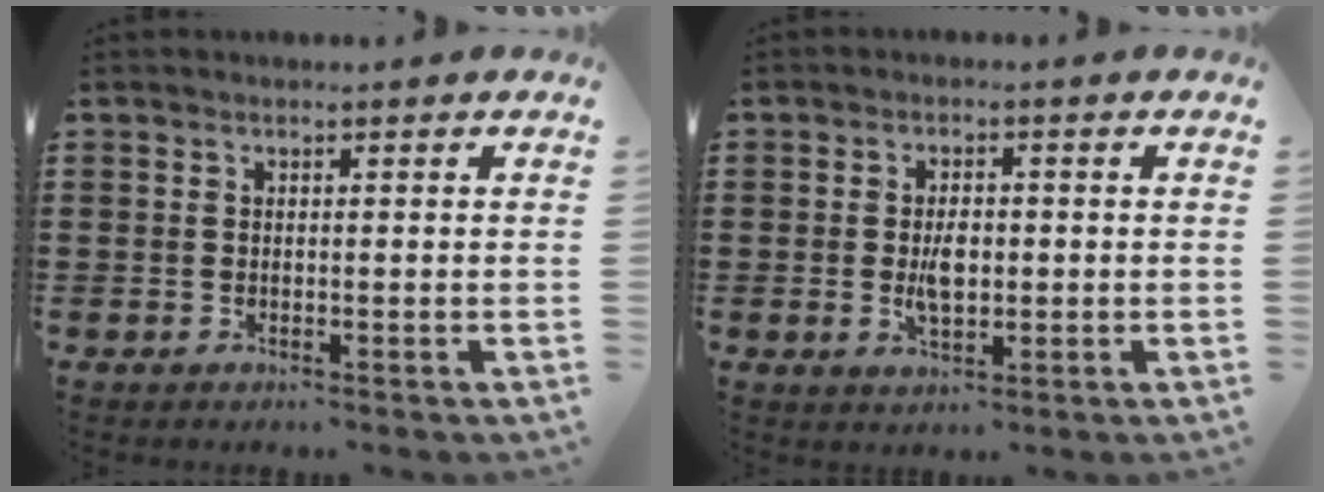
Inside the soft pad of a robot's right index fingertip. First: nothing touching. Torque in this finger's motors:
{"motor_torque": [2.14, 0.00, 0.24, 0.12]}